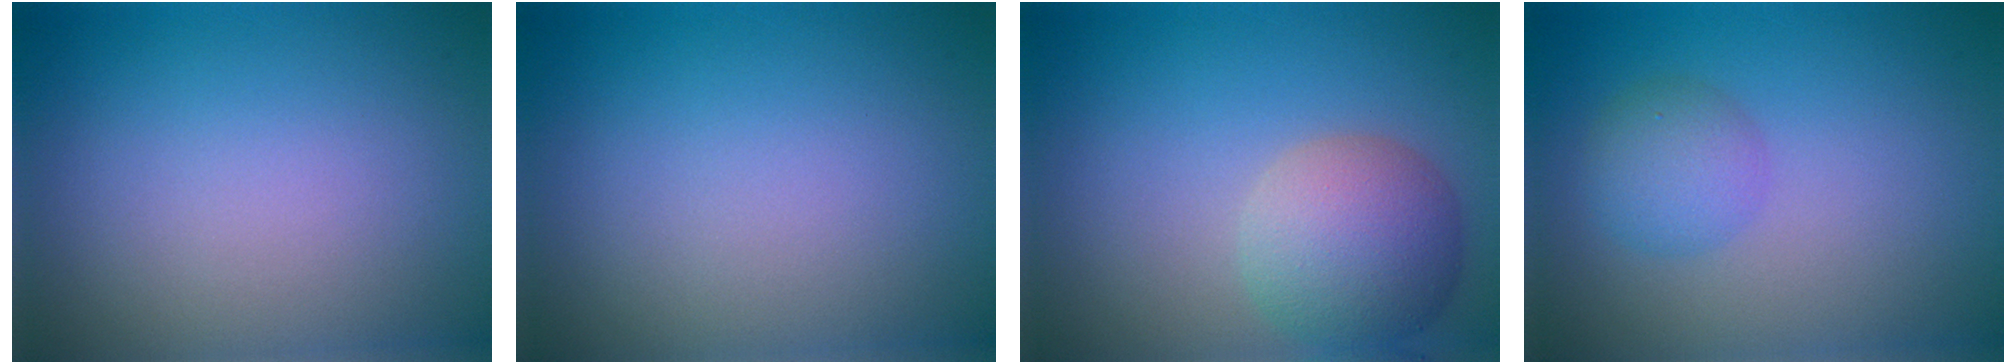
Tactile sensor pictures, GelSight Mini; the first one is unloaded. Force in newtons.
{"total": 0.0}
{"total": 5.4, "press": 5.4, "slide": 0.4}
{"total": 2.5, "press": 2.5, "slide": 0.1}